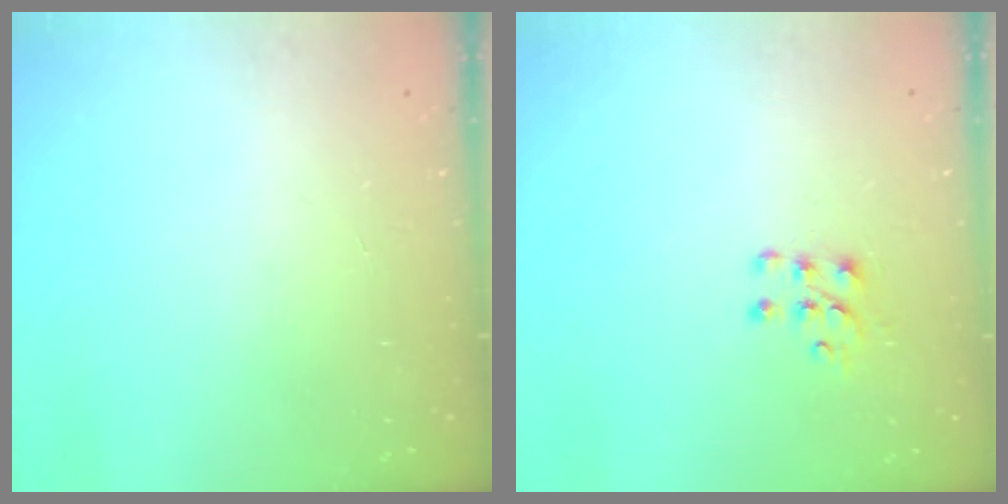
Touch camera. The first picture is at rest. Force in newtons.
{"total": 6.5, "press": 6.4, "slide": 0.7}